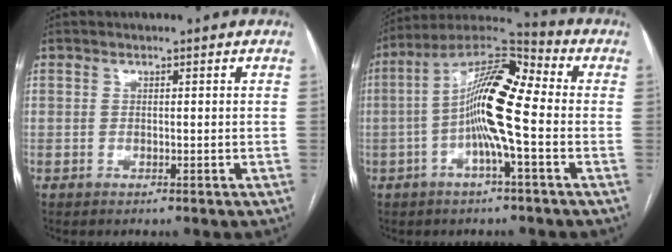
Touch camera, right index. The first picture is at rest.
{"total": 13.2, "force": [-1.3, 2.0, 12.9], "torque": [-0.242, 0.027, -0.032]}